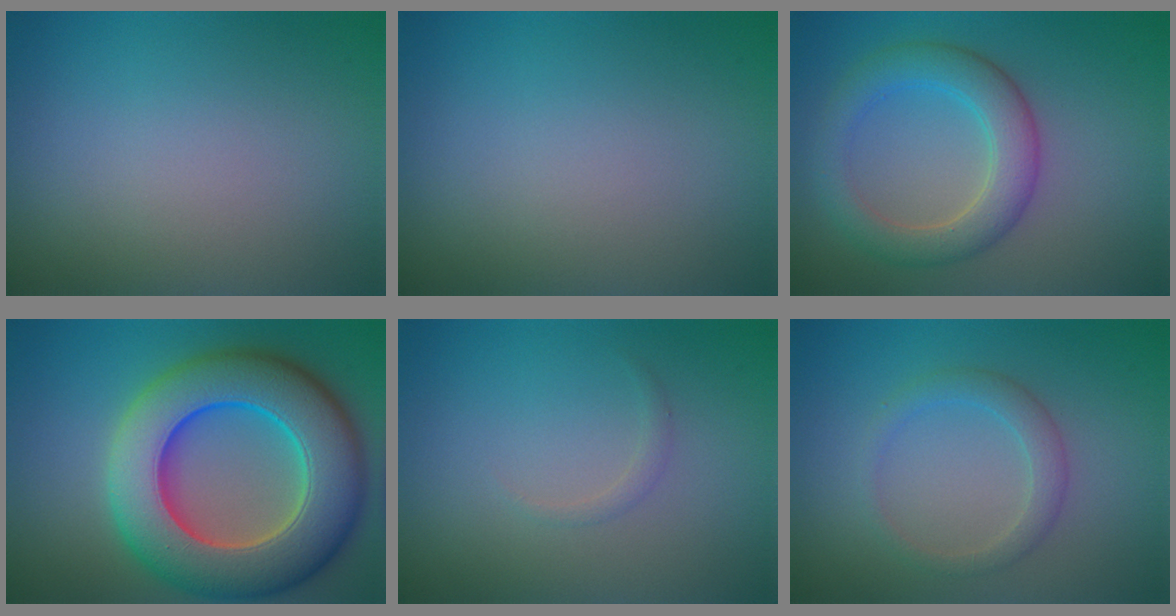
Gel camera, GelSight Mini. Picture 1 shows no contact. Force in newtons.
{"total": 0.0}
{"total": 4.9, "press": 4.9, "slide": 0.0}
{"total": 13.2, "press": 13.1, "slide": 2.1}
{"total": 0.7, "press": 0.7, "slide": 0.1}
{"total": 2.2, "press": 2.2, "slide": 0.1}